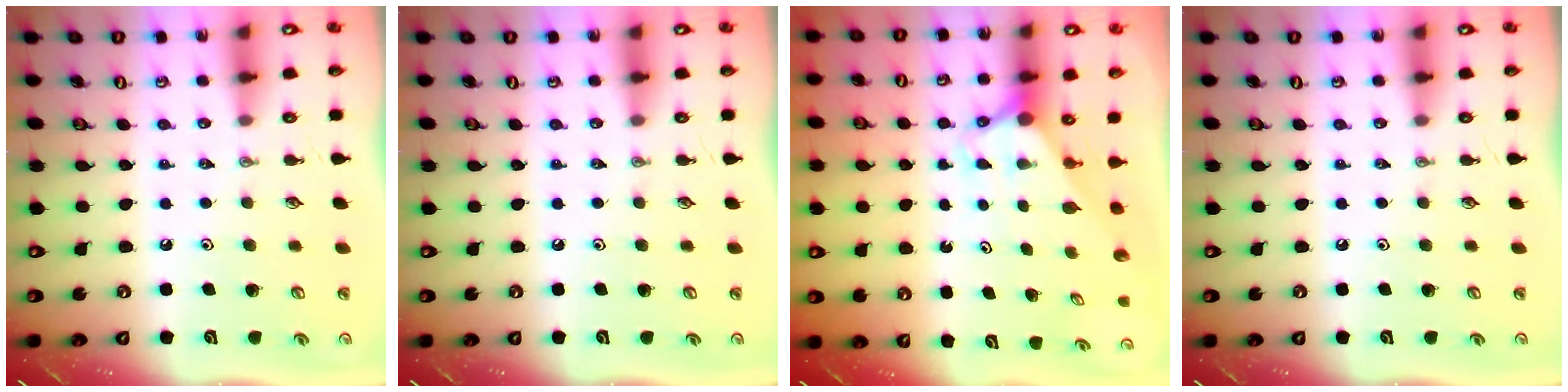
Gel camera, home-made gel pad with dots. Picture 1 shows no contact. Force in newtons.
{"total": 0.0}
{"total": 2.9, "press": 2.9, "slide": 0.0}
{"total": 0.0}